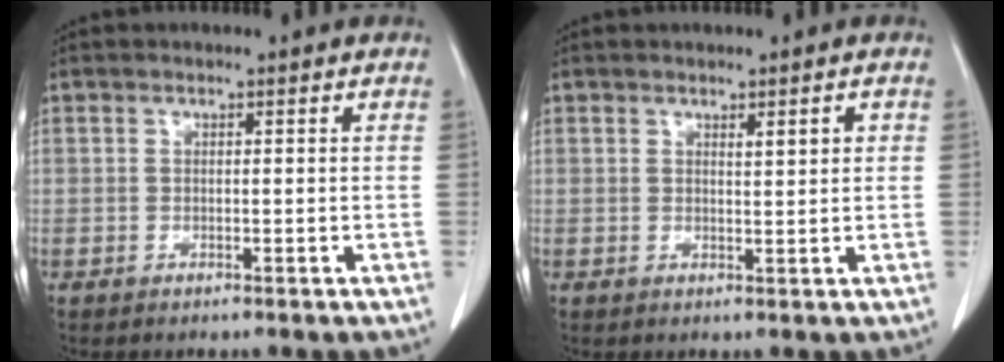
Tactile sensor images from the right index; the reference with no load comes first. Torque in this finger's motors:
{"motor_torque": [0.13, 0.18, 0.03, 0.00]}